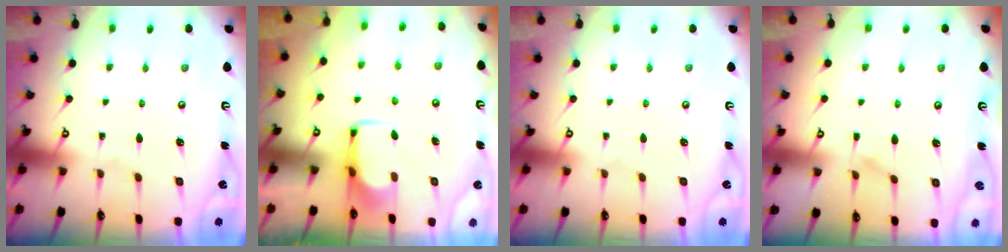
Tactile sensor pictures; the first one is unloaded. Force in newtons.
{"total": 1.8, "press": 1.8, "slide": 0.1}
{"total": 0.0}
{"total": 4.2, "press": 4.2, "slide": 0.5}